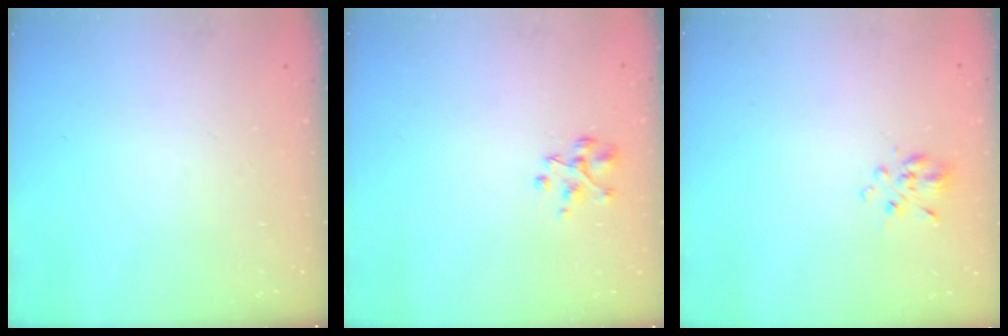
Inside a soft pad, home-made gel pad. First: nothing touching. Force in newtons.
{"total": 2.8, "press": 2.8, "slide": 0.2}
{"total": 4.6, "press": 4.3, "slide": 1.7}